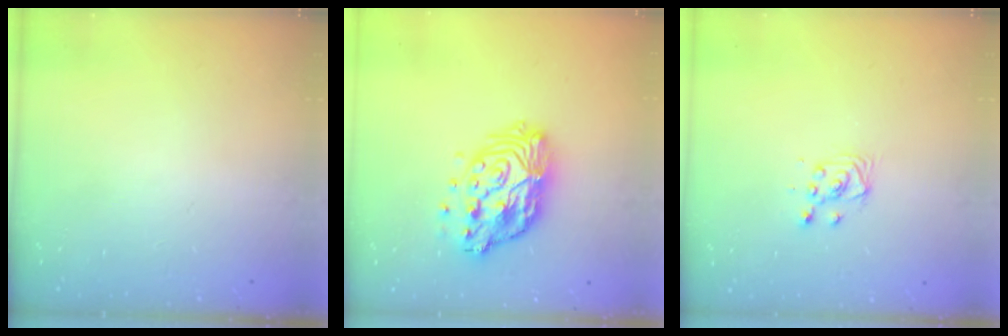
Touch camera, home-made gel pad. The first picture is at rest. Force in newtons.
{"total": 15.5, "press": 15.5, "slide": 1.3}
{"total": 3.8, "press": 3.7, "slide": 0.4}